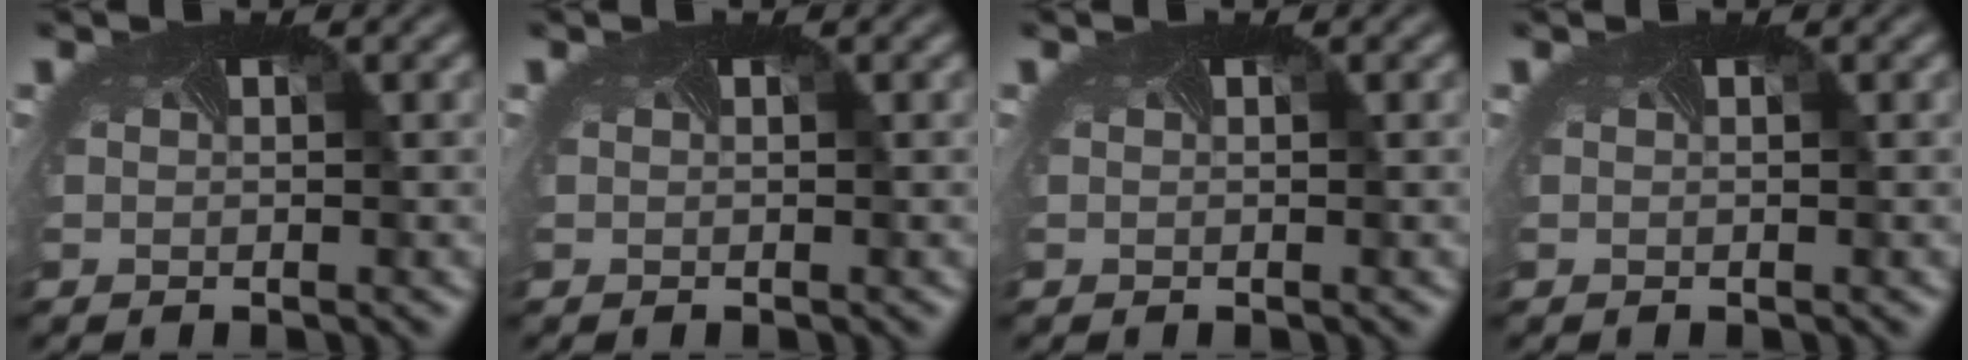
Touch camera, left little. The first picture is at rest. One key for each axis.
{"total": 0.0}
{"total": 0.0}
{"total": 0.0}